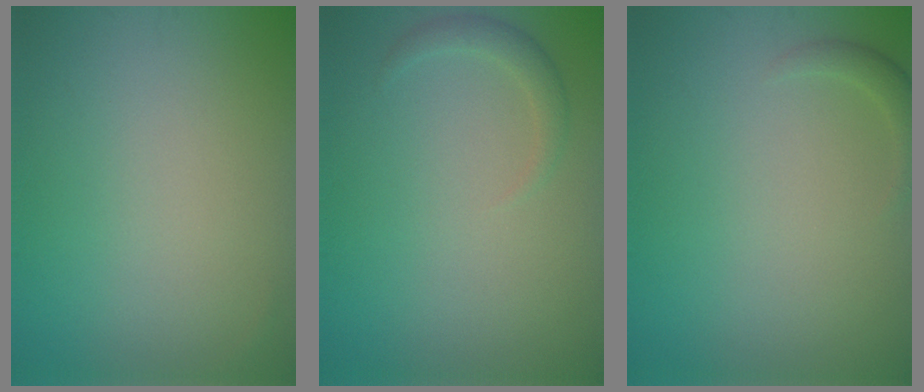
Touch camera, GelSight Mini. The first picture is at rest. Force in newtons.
{"total": 1.4, "press": 1.4, "slide": 0.1}
{"total": 1.2, "press": 1.2, "slide": 0.1}